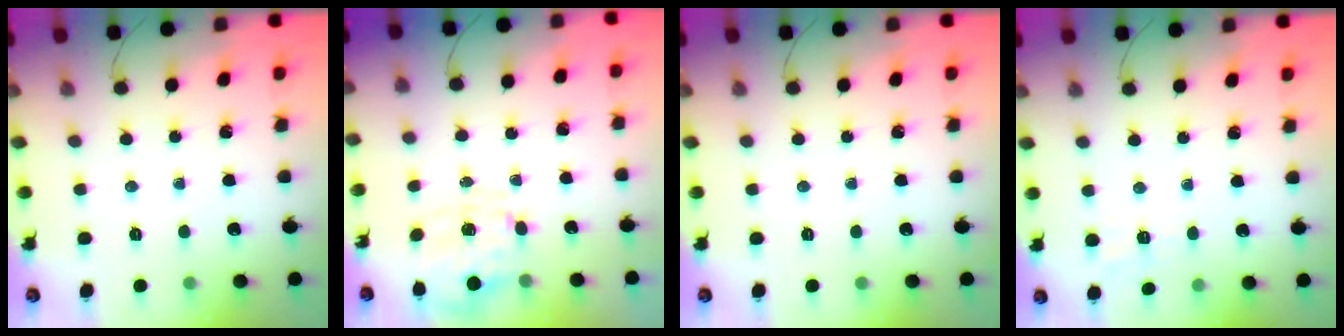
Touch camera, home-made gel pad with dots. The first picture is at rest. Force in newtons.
{"total": 3.5, "press": 3.3, "slide": 1.0}
{"total": 0.0}
{"total": 1.9, "press": 0.5, "slide": 1.9}